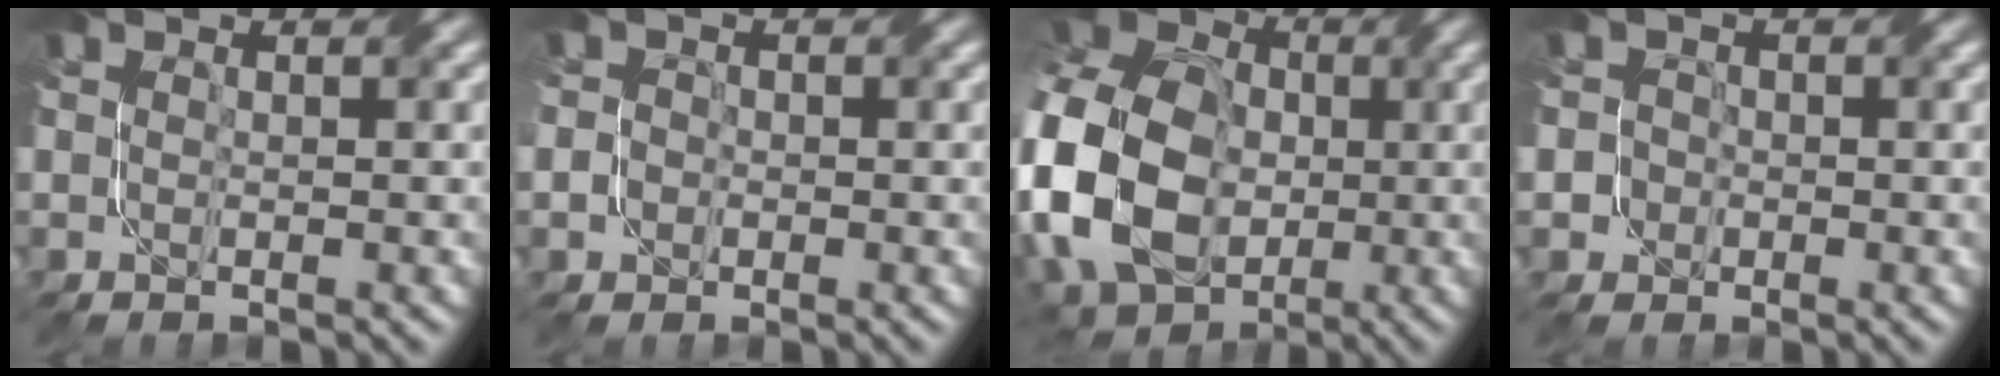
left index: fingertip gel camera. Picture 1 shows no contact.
{"total": 1.8, "force": [-0.3, 1.6, 0.8], "torque": [0.000, 0.011, -0.026]}
{"total": 18.1, "force": [-3.0, 13.6, 11.6], "torque": [-0.273, 0.013, -0.075]}
{"total": 2.1, "force": [-0.6, 2.0, 0.6], "torque": [0.006, 0.014, -0.024]}